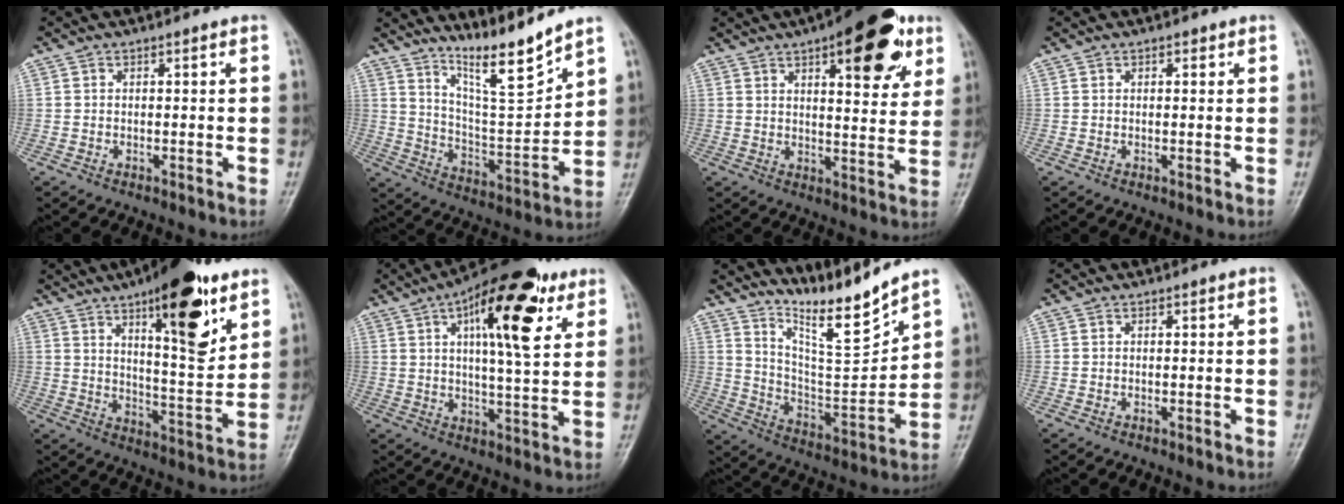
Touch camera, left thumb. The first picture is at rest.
{"total": 11.6, "force": [9.7, 0.6, 6.3], "torque": [-0.095, -0.079, 0.180]}
{"total": 17.3, "force": [8.6, 6.6, 13.4], "torque": [-0.140, -0.023, 0.113]}
{"total": 1.2, "force": [0.5, 0.7, 0.8], "torque": [-0.006, 0.003, 0.004]}
{"total": 19.0, "force": [10.2, 6.1, 14.8], "torque": [-0.181, -0.050, 0.154]}
{"total": 19.4, "force": [8.3, 6.9, 16.1], "torque": [-0.212, -0.012, 0.118]}
{"total": 12.6, "force": [11.1, 0.6, 5.8], "torque": [-0.081, -0.087, 0.208]}
{"total": 0.0}